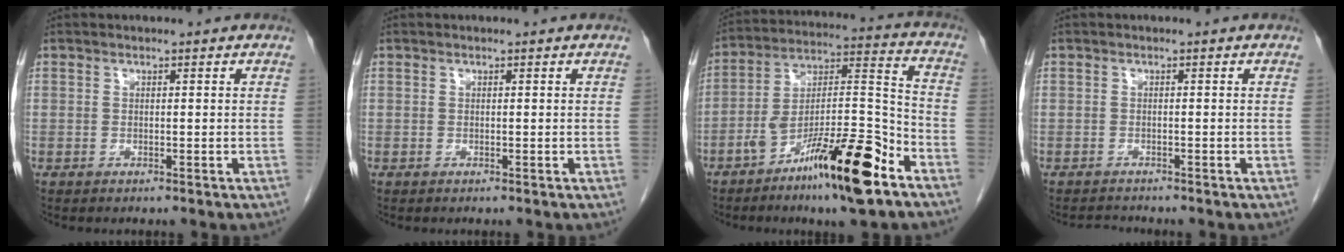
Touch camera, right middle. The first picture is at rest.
{"total": 0.0}
{"total": 17.4, "force": [-10.4, 2.1, 13.8], "torque": [-0.241, 0.002, -0.177]}
{"total": 1.4, "force": [-1.3, 0.0, -0.2], "torque": [-0.003, -0.011, -0.021]}